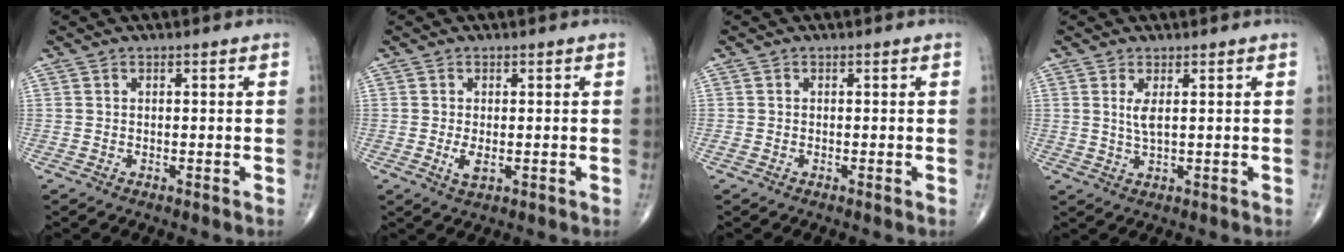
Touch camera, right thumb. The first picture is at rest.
{"total": 2.4, "force": [-0.4, 1.1, 2.1], "torque": [-0.044, -0.007, -0.006]}
{"total": 0.7, "force": [-0.3, 0.3, 0.6], "torque": [-0.017, -0.004, -0.009]}
{"total": 2.9, "force": [0.8, 0.7, 2.7], "torque": [-0.059, -0.010, 0.023]}